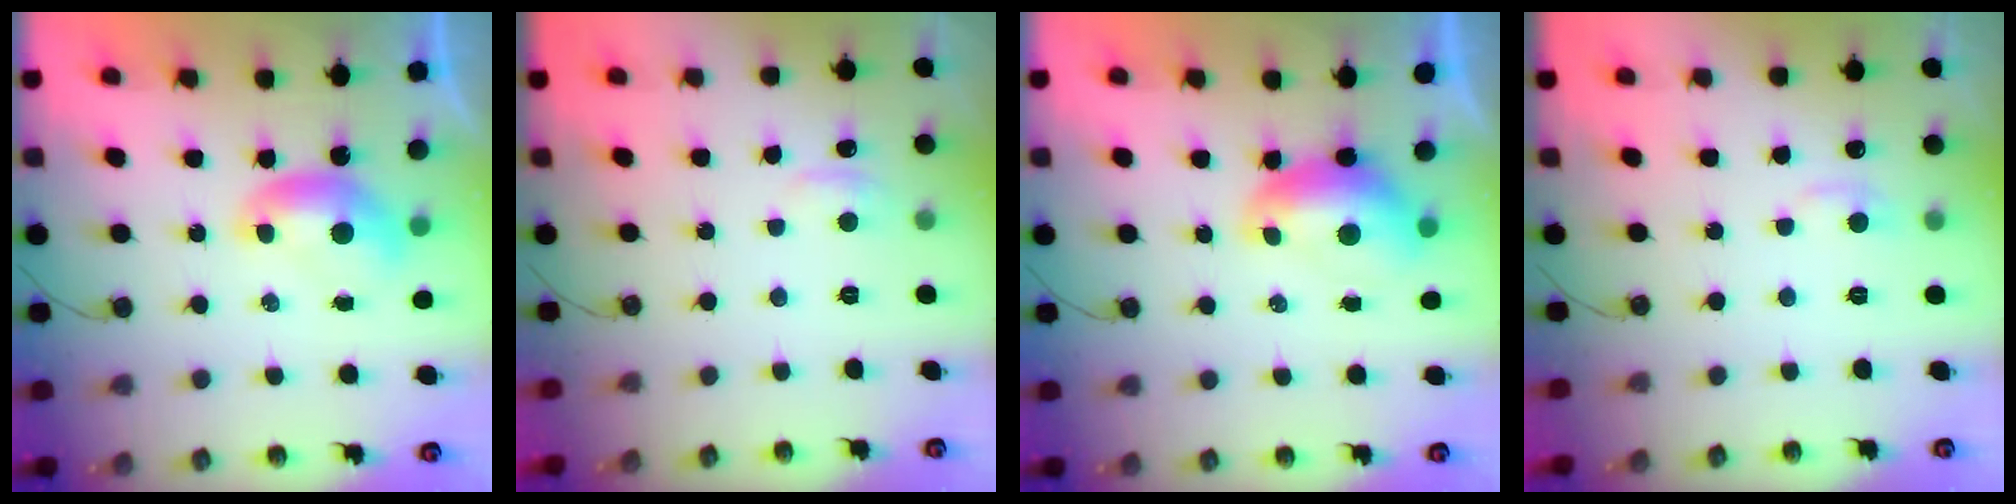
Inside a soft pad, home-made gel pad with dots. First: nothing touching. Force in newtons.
{"total": 2.1, "press": 2.0, "slide": 0.6}
{"total": 1.2, "press": 1.1, "slide": 0.4}
{"total": 0.9, "press": 0.5, "slide": 0.7}